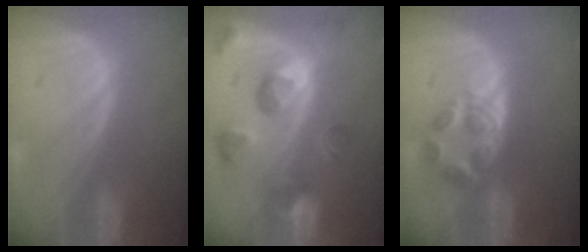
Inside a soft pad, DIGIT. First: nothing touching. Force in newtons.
{"total": 9.7, "press": 8.8, "slide": 4.1}
{"total": 6.0, "press": 5.1, "slide": 3.1}